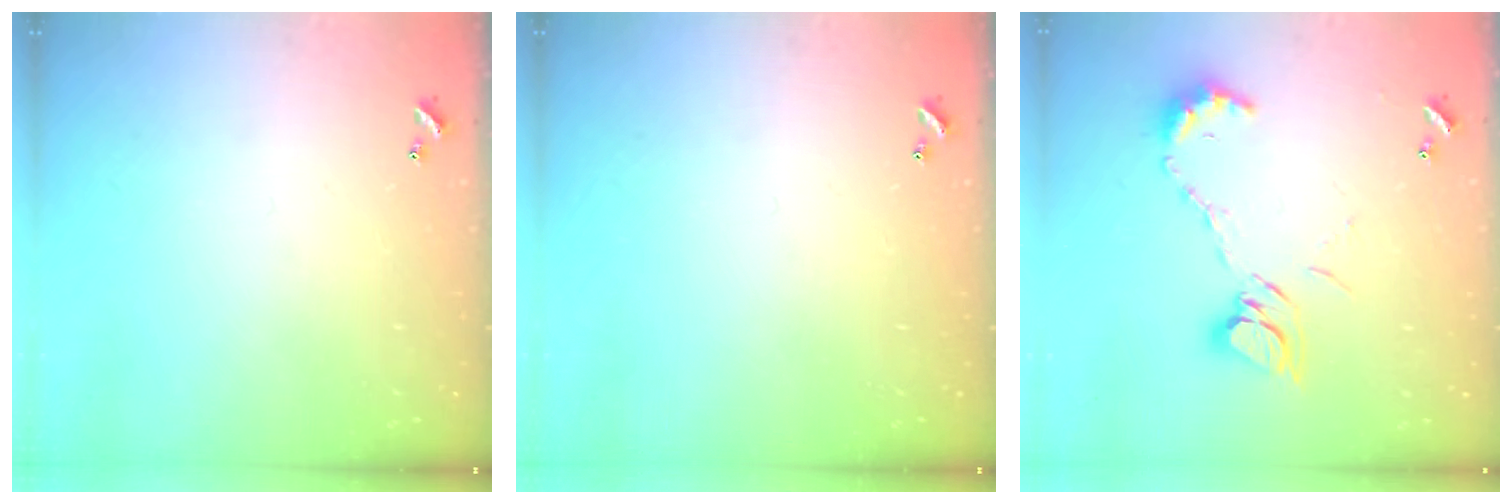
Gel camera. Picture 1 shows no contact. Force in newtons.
{"total": 0.0}
{"total": 9.5, "press": 9.5, "slide": 0.4}